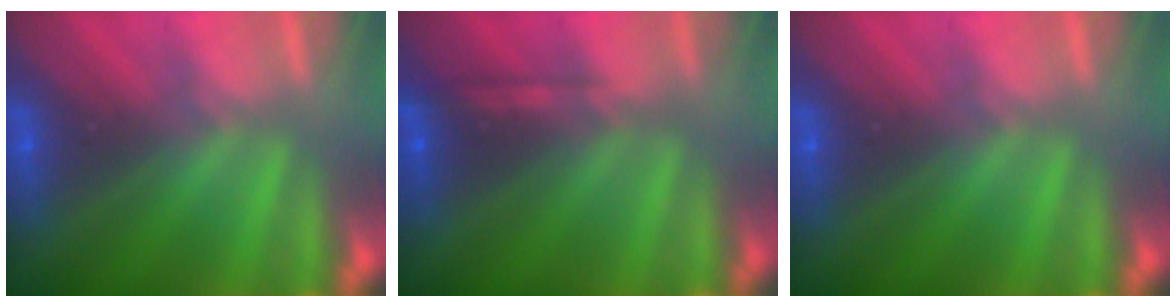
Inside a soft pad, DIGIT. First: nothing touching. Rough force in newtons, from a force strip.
{"total": 2.2}
{"total": 0.0}